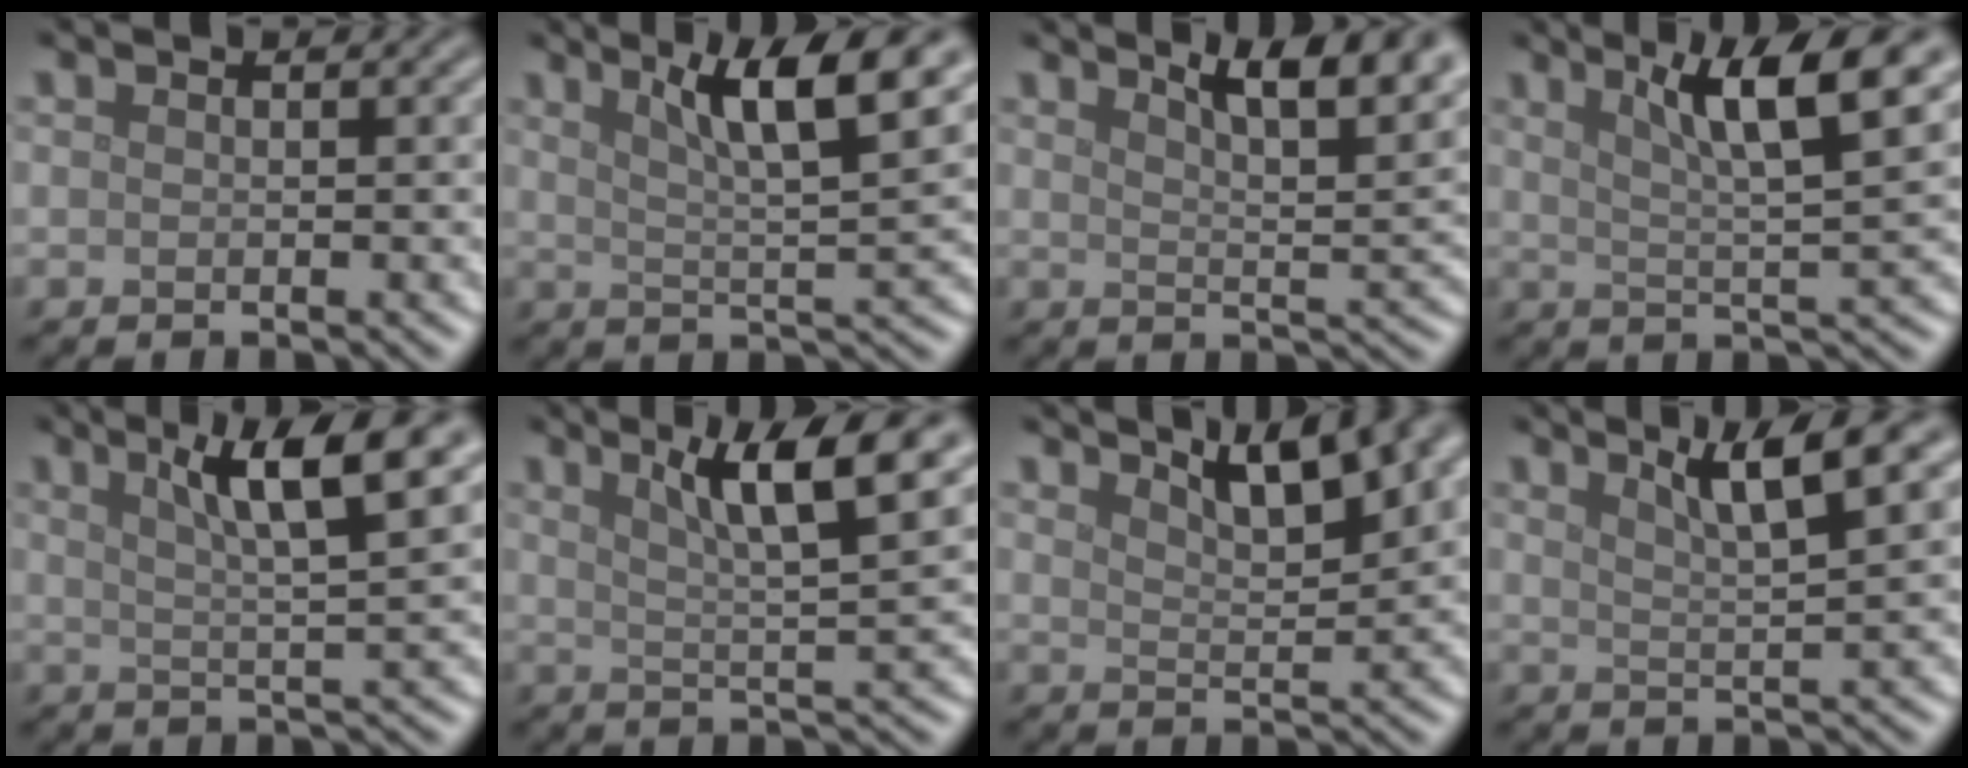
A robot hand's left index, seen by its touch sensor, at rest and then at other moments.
{"total": 8.6, "force": [4.7, 1.7, 7.1], "torque": [-0.095, 0.010, 0.073]}
{"total": 8.0, "force": [5.3, 2.3, 5.6], "torque": [-0.050, 0.015, 0.057]}
{"total": 8.0, "force": [4.1, 1.3, 6.8], "torque": [-0.095, 0.008, 0.067]}
{"total": 6.9, "force": [3.3, 1.0, 5.9], "torque": [-0.083, 0.009, 0.053]}
{"total": 7.8, "force": [4.0, 1.2, 6.5], "torque": [-0.089, 0.009, 0.066]}
{"total": 7.0, "force": [4.9, 1.9, 4.6], "torque": [-0.059, 0.023, 0.062]}
{"total": 5.3, "force": [3.2, 0.7, 4.1], "torque": [-0.057, 0.011, 0.055]}